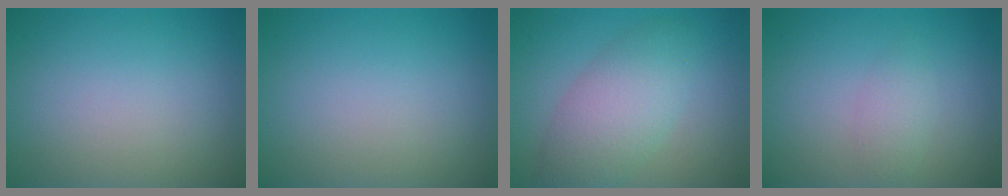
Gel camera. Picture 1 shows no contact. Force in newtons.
{"total": 0.0}
{"total": 5.2, "press": 5.2, "slide": 0.3}
{"total": 1.6, "press": 1.6, "slide": 0.1}